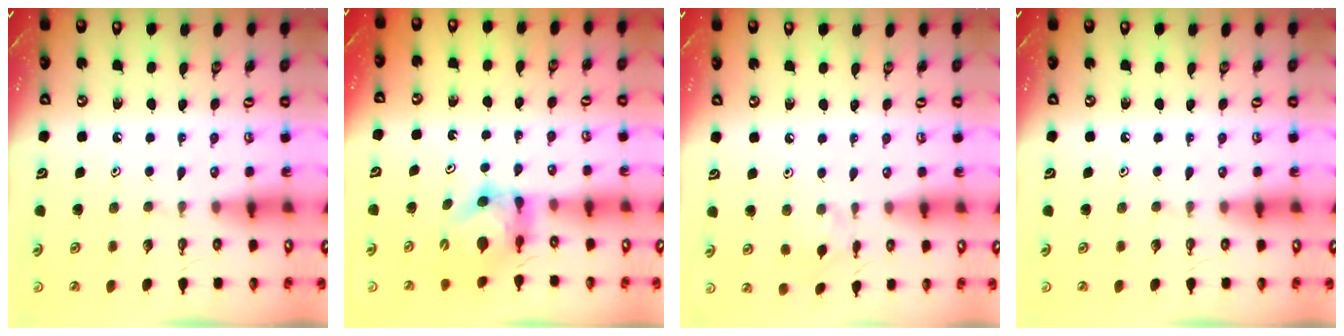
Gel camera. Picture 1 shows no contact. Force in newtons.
{"total": 5.9, "press": 5.9, "slide": 0.7}
{"total": 2.8, "press": 2.7, "slide": 0.6}
{"total": 0.0}